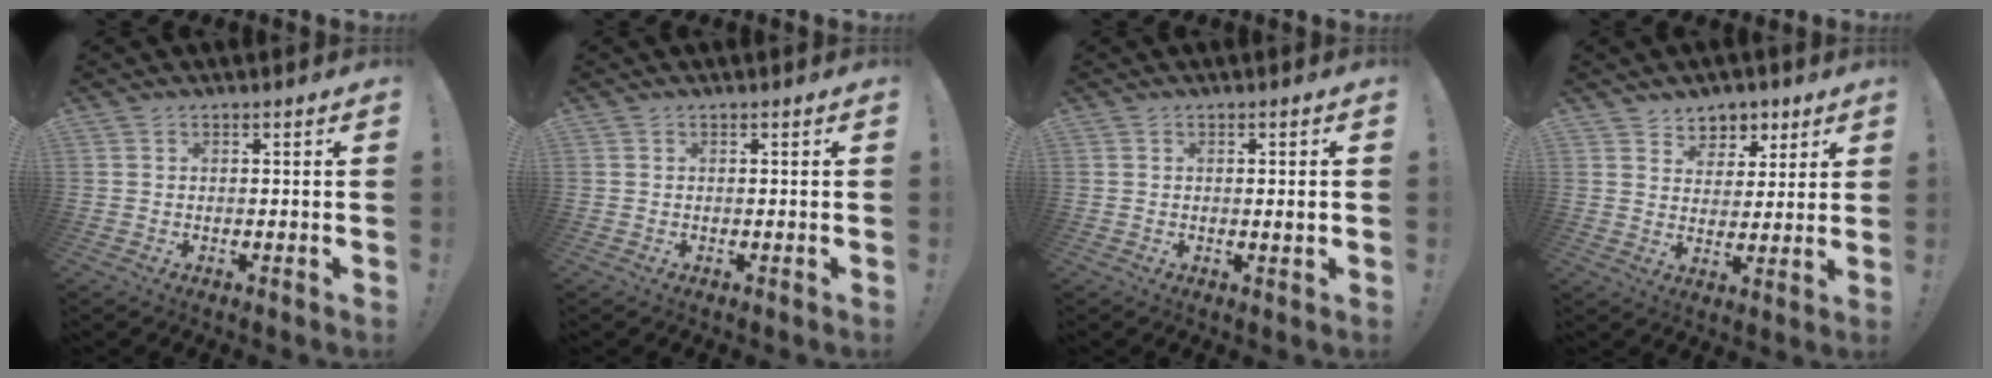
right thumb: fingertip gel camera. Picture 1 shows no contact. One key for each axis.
{"total": 0.0}
{"total": 2.3, "fx": 0.1, "fy": 0.0, "fz": 2.3, "tx": -0.037, "ty": -0.003, "tz": 0.000}
{"total": 6.7, "fx": 4.1, "fy": 5.3, "fz": 0.6, "tx": -0.005, "ty": -0.030, "tz": 0.083}